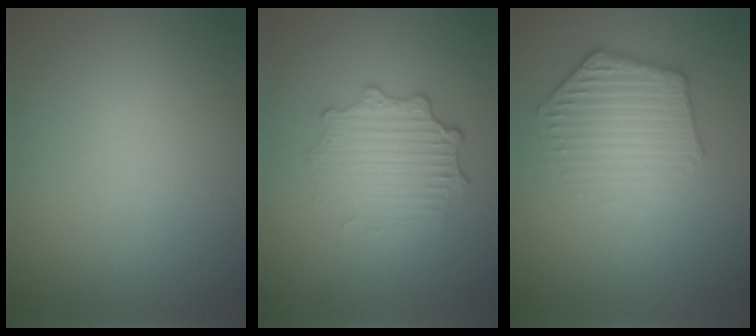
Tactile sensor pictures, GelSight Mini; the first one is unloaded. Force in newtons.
{"total": 3.6, "press": 2.8, "slide": 2.3}
{"total": 4.1, "press": 3.2, "slide": 2.7}